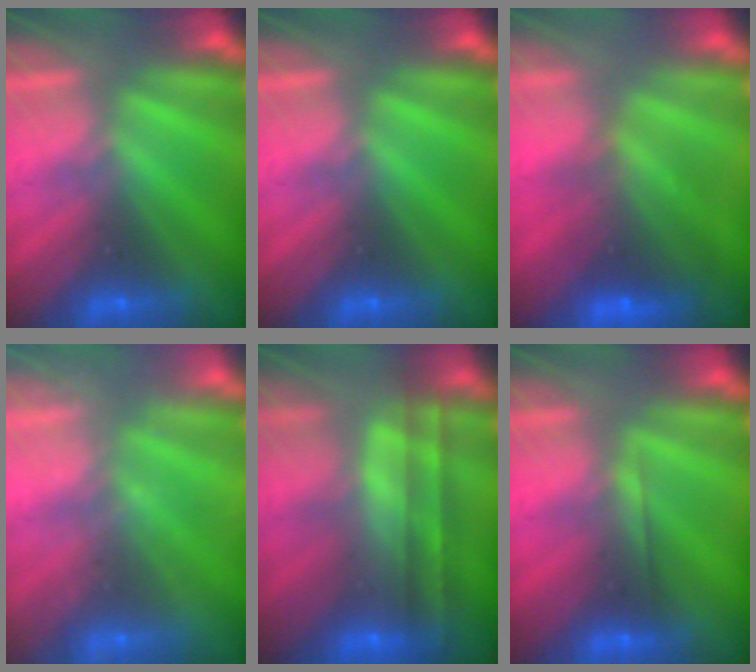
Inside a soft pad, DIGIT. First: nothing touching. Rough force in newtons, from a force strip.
{"total": 0.0}
{"total": 5.8}
{"total": 2.4}
{"total": 6.3}
{"total": 2.0}